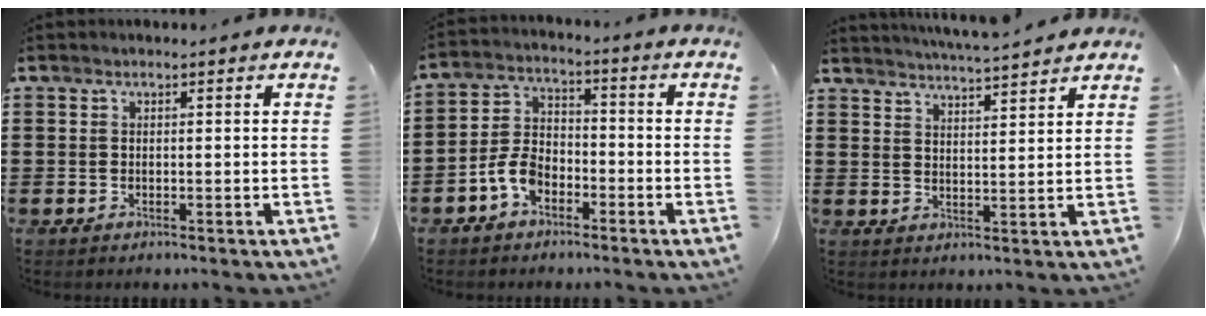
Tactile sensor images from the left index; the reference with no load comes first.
{"total": 6.0, "force": [-3.4, 3.6, 3.4], "torque": [-0.095, 0.007, -0.073]}
{"total": 3.8, "force": [3.7, -0.4, 0.4], "torque": [-0.022, -0.020, 0.064]}